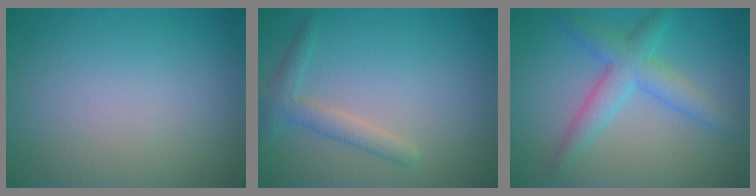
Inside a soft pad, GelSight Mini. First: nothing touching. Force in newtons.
{"total": 2.2, "press": 2.2, "slide": 0.1}
{"total": 4.0, "press": 4.0, "slide": 0.1}